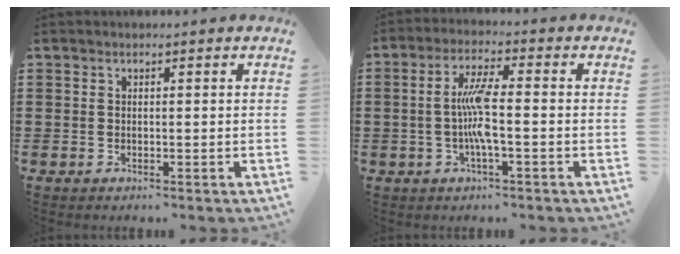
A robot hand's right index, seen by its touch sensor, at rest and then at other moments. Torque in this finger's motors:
{"motor_torque": [1.63, -0.39, 0.70, 0.21]}